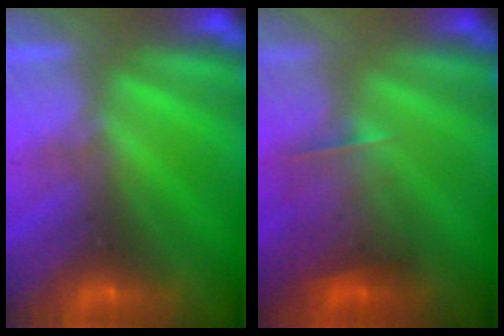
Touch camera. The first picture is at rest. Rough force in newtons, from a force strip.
{"total": 2.3}